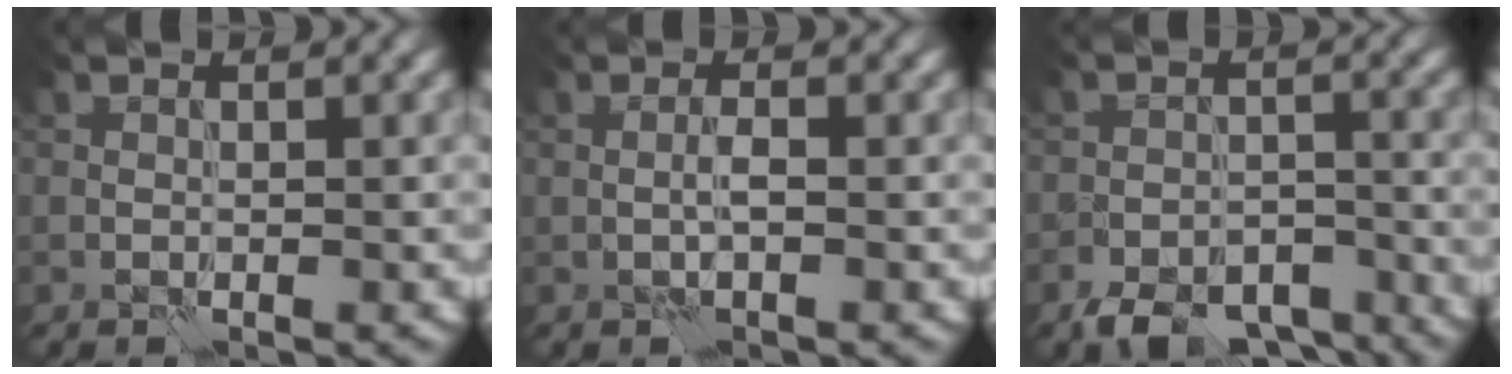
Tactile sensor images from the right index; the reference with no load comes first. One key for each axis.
{"total": 1.2, "fx": -0.1, "fy": 0.0, "fz": 1.2, "tx": -0.025, "ty": 0.007, "tz": -0.004}
{"total": 7.1, "fx": -5.4, "fy": 3.1, "fz": 3.3, "tx": -0.043, "ty": -0.010, "tz": -0.091}